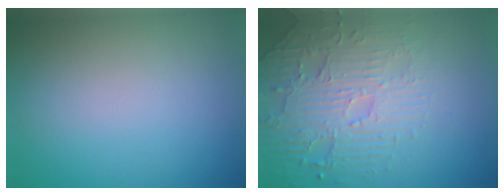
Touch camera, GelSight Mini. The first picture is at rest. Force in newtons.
{"total": 4.4, "press": 4.2, "slide": 1.4}